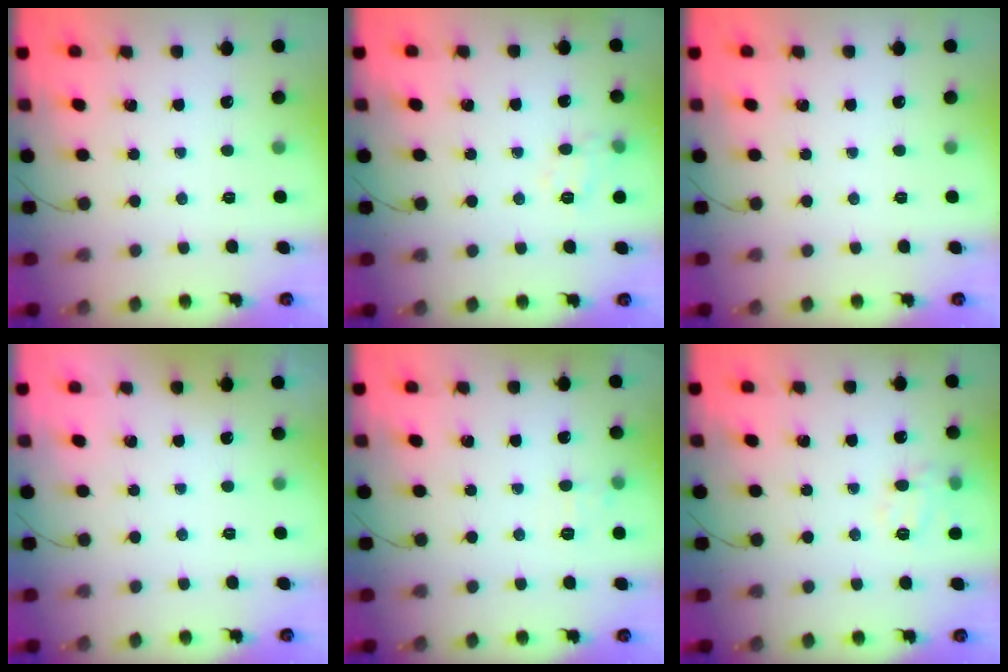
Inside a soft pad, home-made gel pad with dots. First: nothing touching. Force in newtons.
{"total": 8.5, "press": 8.4, "slide": 1.2}
{"total": 0.0}
{"total": 1.8, "press": 1.8, "slide": 0.3}
{"total": 6.5, "press": 6.3, "slide": 1.8}
{"total": 9.8, "press": 9.7, "slide": 1.2}